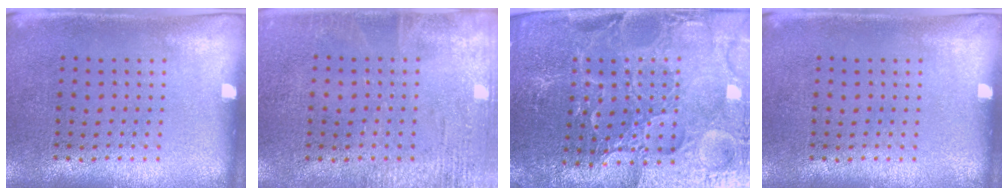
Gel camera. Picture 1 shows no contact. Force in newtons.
{"total": 2.4, "press": 2.4, "slide": 0.3}
{"total": 4.3, "press": 4.2, "slide": 0.9}
{"total": 0.0}